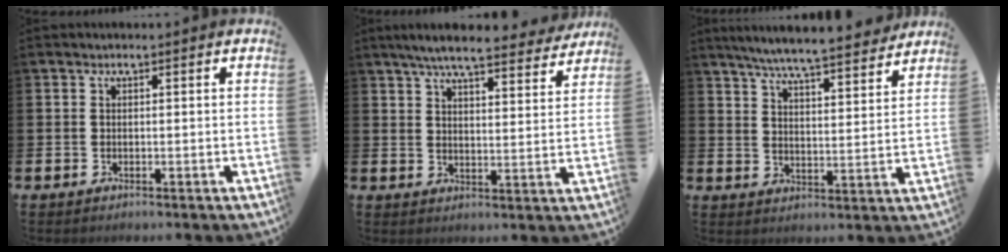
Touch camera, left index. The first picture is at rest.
{"total": 6.9, "force": [6.4, 0.8, 2.5], "torque": [-0.053, -0.036, 0.109]}
{"total": 7.1, "force": [6.8, 0.1, 2.0], "torque": [-0.060, -0.046, 0.117]}